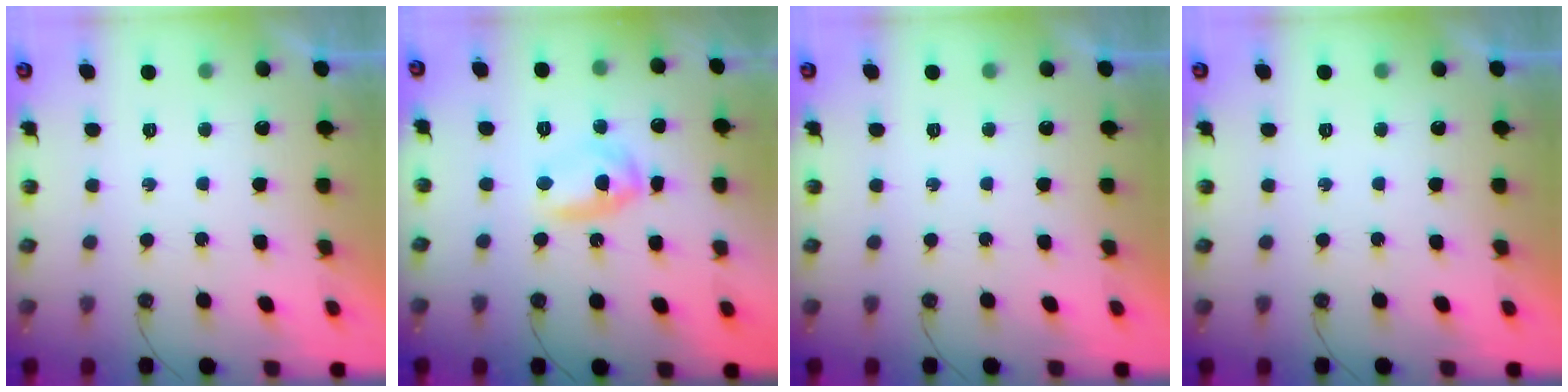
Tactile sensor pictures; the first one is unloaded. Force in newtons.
{"total": 9.0, "press": 9.0, "slide": 0.7}
{"total": 0.0}
{"total": 0.0}